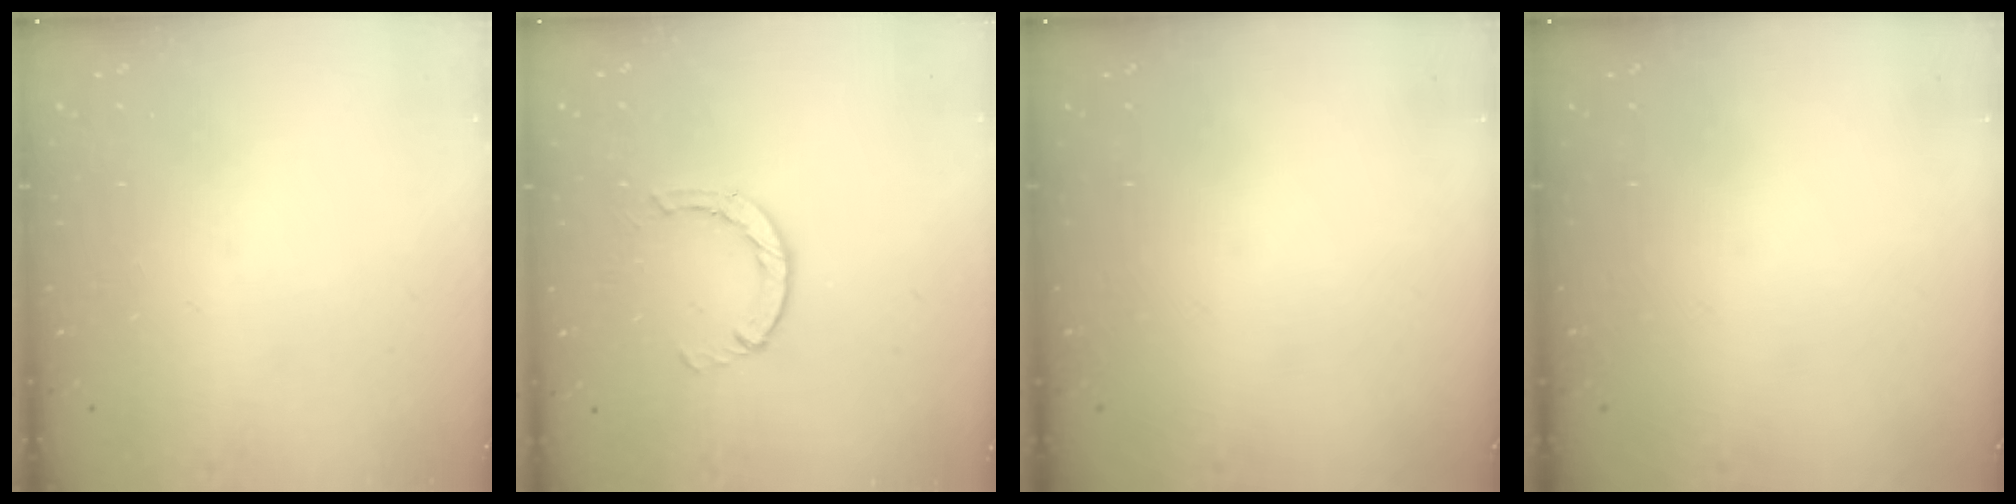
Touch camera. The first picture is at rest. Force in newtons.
{"total": 2.9, "press": 2.8, "slide": 0.4}
{"total": 0.0}
{"total": 0.0}